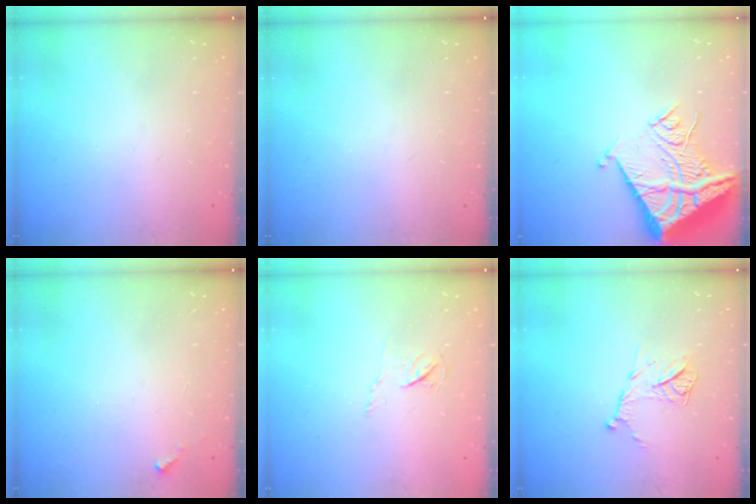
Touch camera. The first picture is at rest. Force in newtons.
{"total": 0.0}
{"total": 16.7, "press": 16.6, "slide": 1.8}
{"total": 2.8, "press": 2.8, "slide": 0.1}
{"total": 3.8, "press": 3.8, "slide": 0.5}
{"total": 11.8, "press": 11.8, "slide": 0.8}